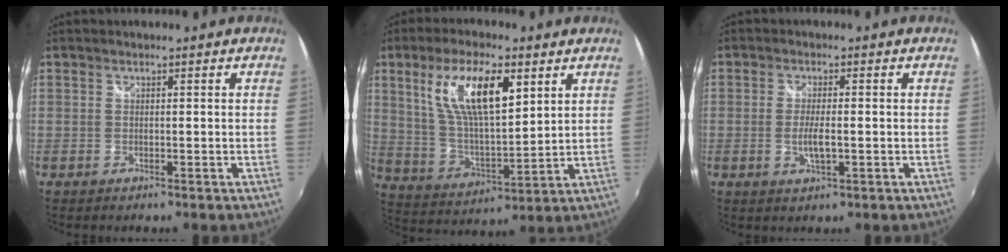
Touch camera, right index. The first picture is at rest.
{"total": 15.4, "force": [6.8, 5.3, 12.7], "torque": [-0.234, 0.008, 0.134]}
{"total": 3.8, "force": [-0.8, 0.9, 3.6], "torque": [-0.070, -0.006, -0.014]}